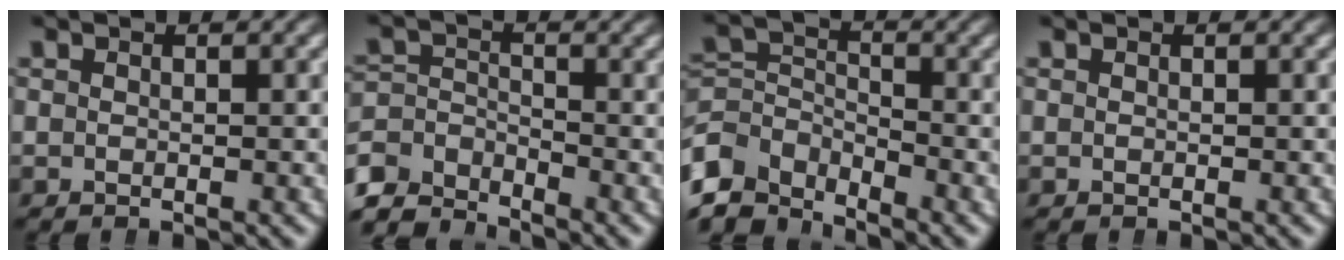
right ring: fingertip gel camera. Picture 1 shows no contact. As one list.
[{"total": 5.3, "force": [-3.7, 3.3, 1.9], "torque": [-0.050, -0.033, -0.057]}, {"total": 6.5, "force": [-3.2, 4.8, 3.1], "torque": [-0.080, -0.043, -0.044]}, {"total": 0.0}]